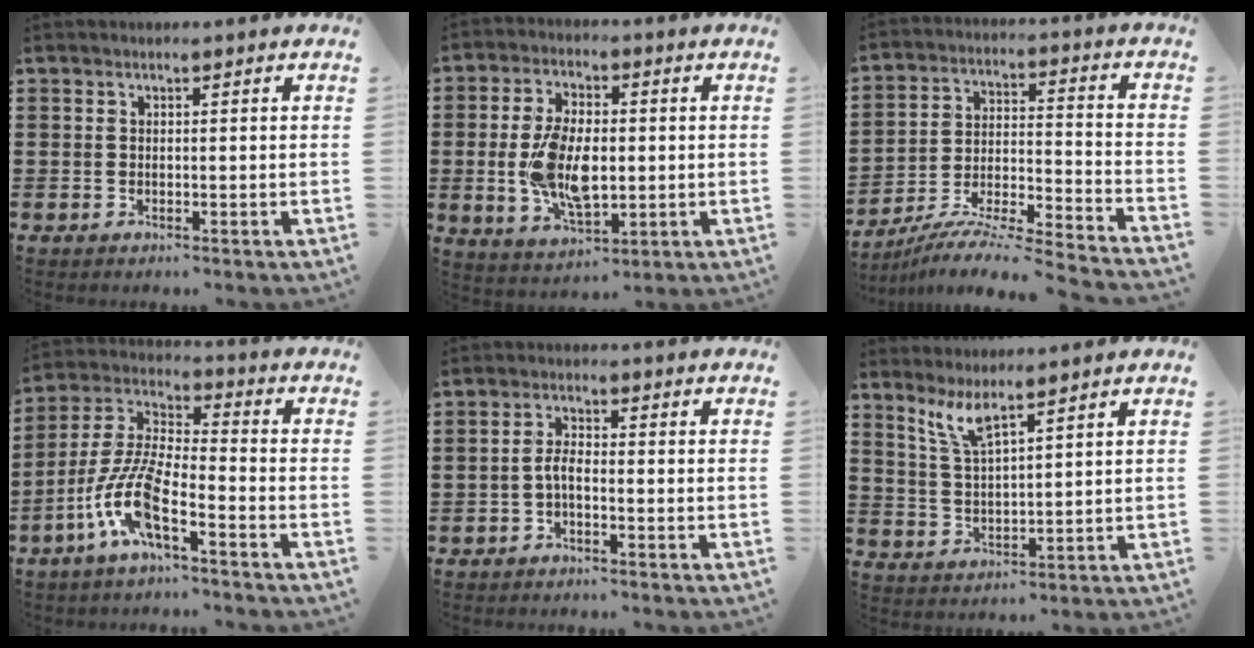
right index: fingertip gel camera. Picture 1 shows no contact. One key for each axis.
{"total": 10.1, "fx": -0.4, "fy": 5.4, "fz": 8.5, "tx": -0.185, "ty": 0.004, "tz": -0.009}
{"total": 7.5, "fx": -7.0, "fy": -0.4, "fz": 2.7, "tx": -0.045, "ty": -0.006, "tz": -0.143}
{"total": 10.4, "fx": -5.5, "fy": 2.6, "fz": 8.5, "tx": -0.210, "ty": -0.016, "tz": -0.114}
{"total": 2.5, "fx": -1.0, "fy": 0.7, "fz": 2.2, "tx": -0.056, "ty": -0.002, "tz": -0.025}
{"total": 5.0, "fx": 3.9, "fy": 0.6, "fz": 3.1, "tx": -0.073, "ty": -0.007, "tz": 0.069}